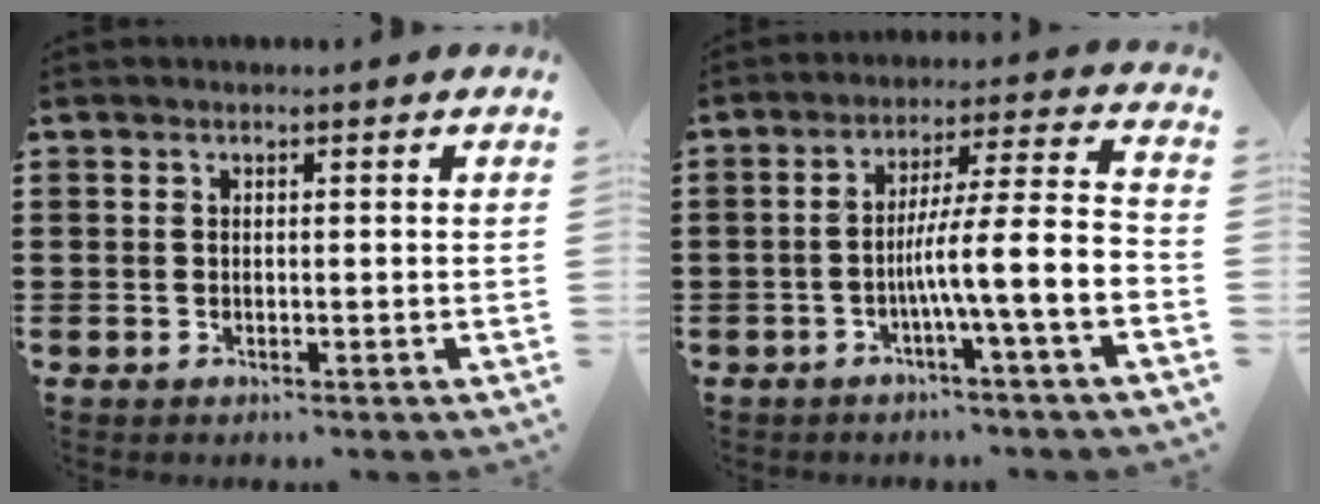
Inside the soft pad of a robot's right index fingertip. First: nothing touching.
{"total": 8.8, "force": [-2.8, 0.7, 8.3], "torque": [-0.138, -0.019, -0.058]}